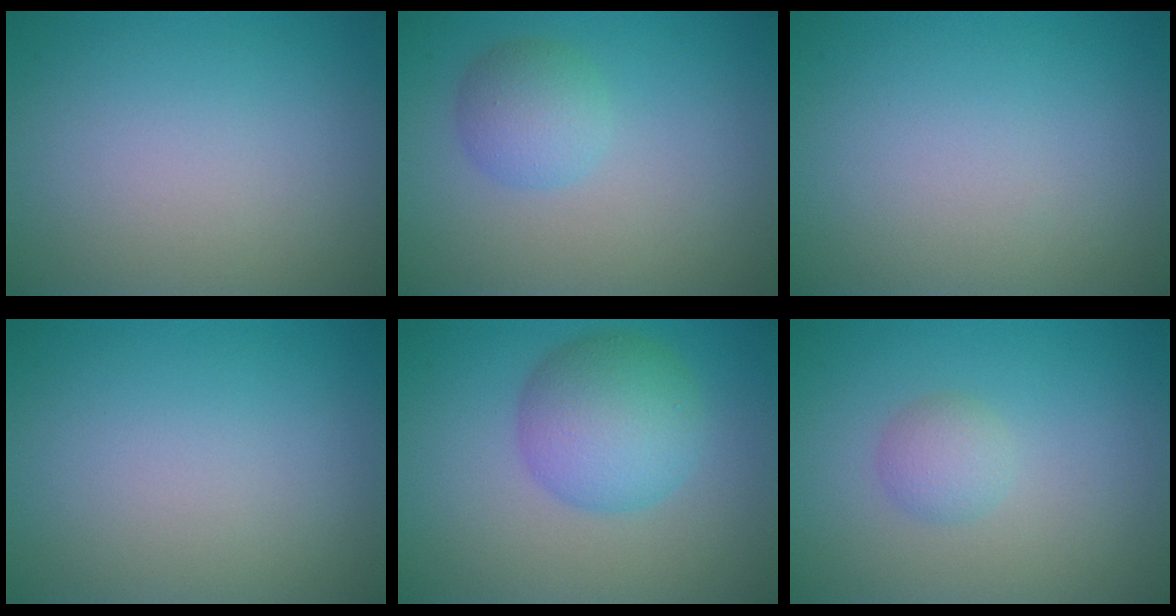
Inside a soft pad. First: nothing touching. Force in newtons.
{"total": 2.8, "press": 2.8, "slide": 0.1}
{"total": 0.0}
{"total": 0.0}
{"total": 5.9, "press": 5.9, "slide": 0.2}
{"total": 1.7, "press": 1.7, "slide": 0.1}